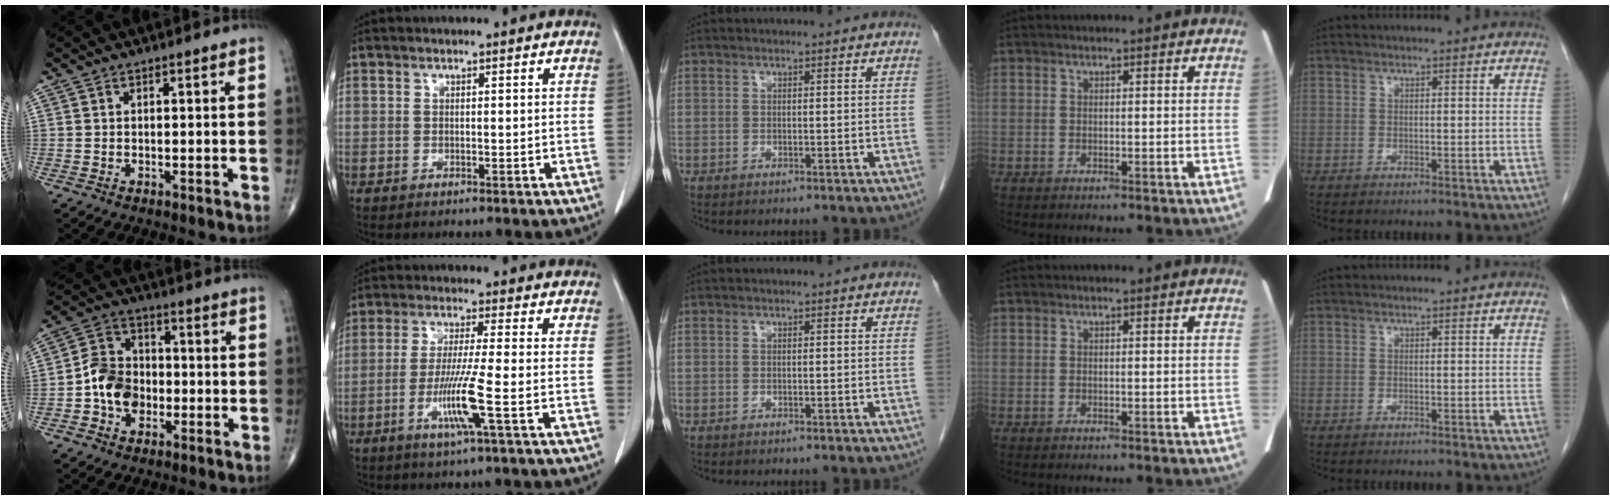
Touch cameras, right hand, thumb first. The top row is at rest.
{"thumb": {"total": 9.9, "force": [-2.1, 7.7, 5.9], "torque": [-0.081, 0.030, -0.046]}, "index": {"total": 8.0, "force": [-2.6, -1.0, 7.5], "torque": [-0.147, -0.016, -0.051]}}